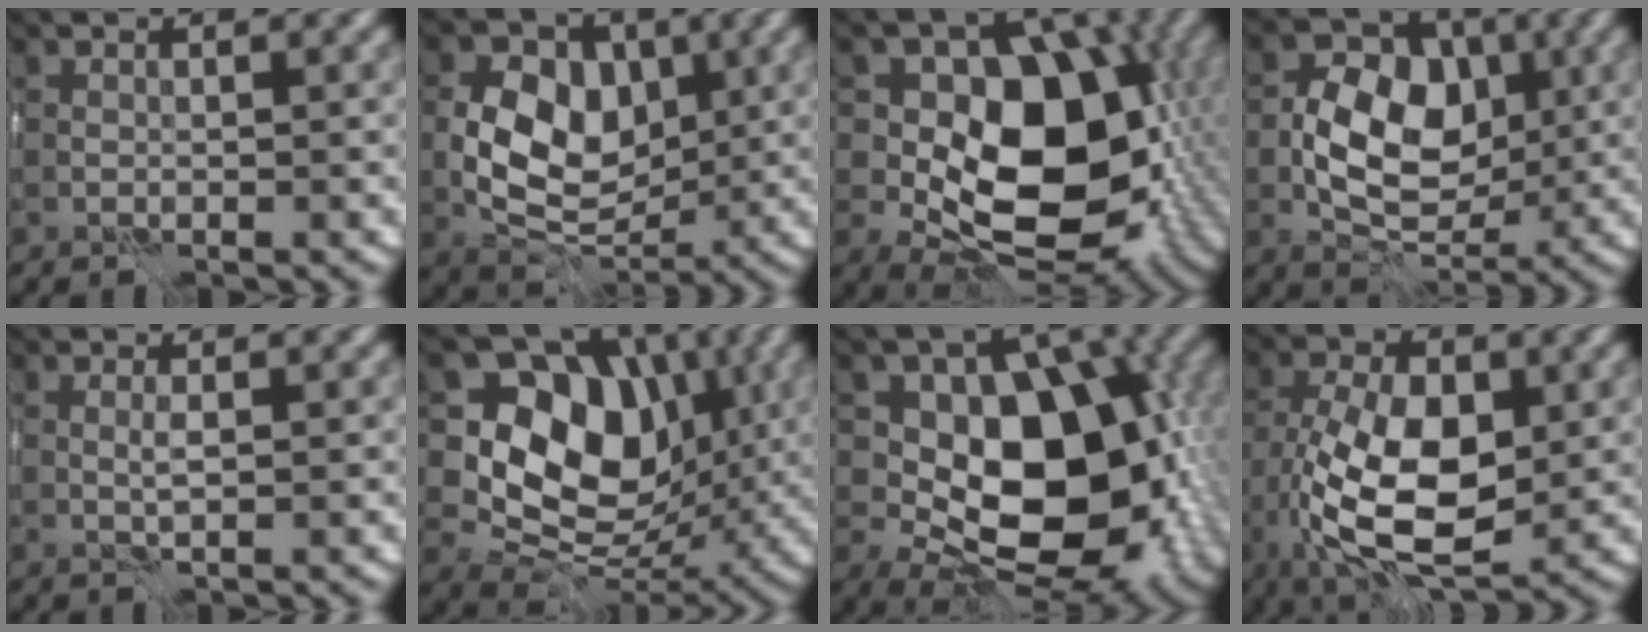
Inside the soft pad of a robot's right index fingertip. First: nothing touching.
{"total": 8.0, "force": [0.3, 5.5, 5.8], "torque": [-0.096, -0.002, -0.007]}
{"total": 12.2, "force": [-1.2, 8.6, 8.6], "torque": [-0.108, -0.008, -0.024]}
{"total": 7.4, "force": [-0.4, 5.2, 5.2], "torque": [-0.082, 0.003, -0.016]}
{"total": 0.7, "force": [0.0, -0.1, 0.7], "torque": [-0.015, 0.001, -0.002]}
{"total": 10.5, "force": [1.9, 8.1, 6.4], "torque": [-0.100, -0.014, 0.026]}
{"total": 12.2, "force": [-0.6, 8.3, 8.9], "torque": [-0.108, -0.005, -0.011]}
{"total": 10.5, "force": [-1.9, 5.4, 8.9], "torque": [-0.167, -0.007, -0.038]}